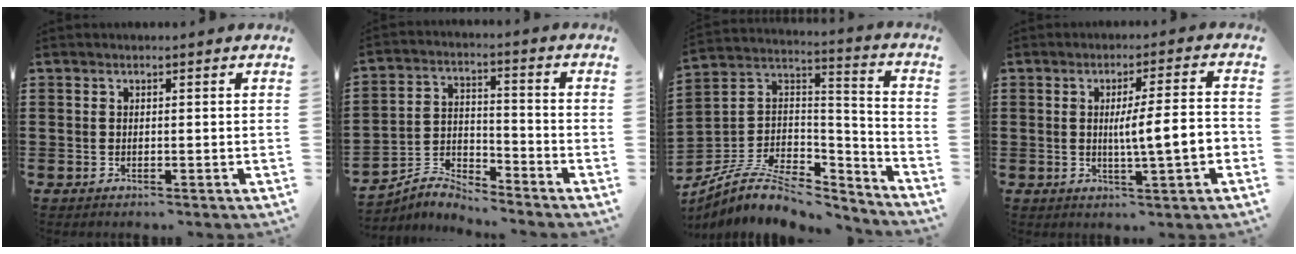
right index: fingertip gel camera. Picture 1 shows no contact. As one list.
[{"total": 4.5, "force": [-4.4, 0.9, 0.4], "torque": [-0.020, 0.002, -0.094]}, {"total": 9.4, "force": [-6.3, 4.4, 5.4], "torque": [-0.107, 0.016, -0.119]}, {"total": 7.0, "force": [-0.8, 0.5, 7.0], "torque": [-0.114, -0.006, -0.021]}]